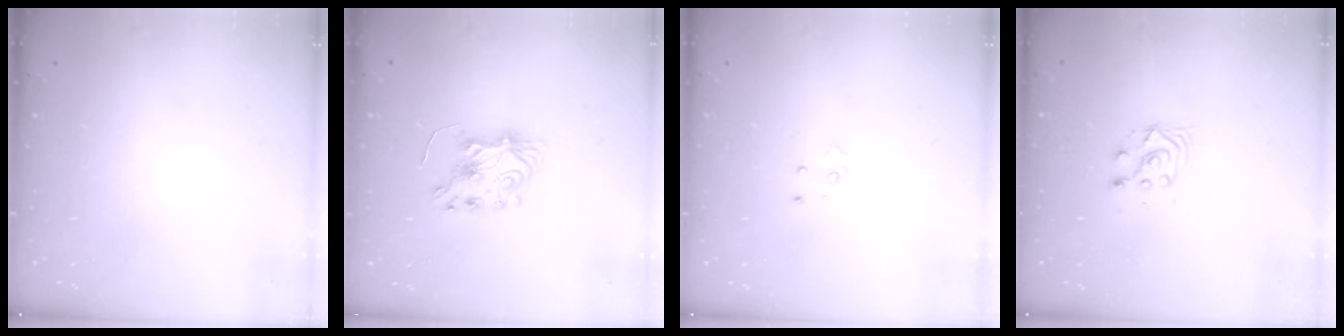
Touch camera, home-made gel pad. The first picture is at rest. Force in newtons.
{"total": 6.9, "press": 6.9, "slide": 0.4}
{"total": 3.3, "press": 3.2, "slide": 0.4}
{"total": 7.0, "press": 7.0, "slide": 0.7}